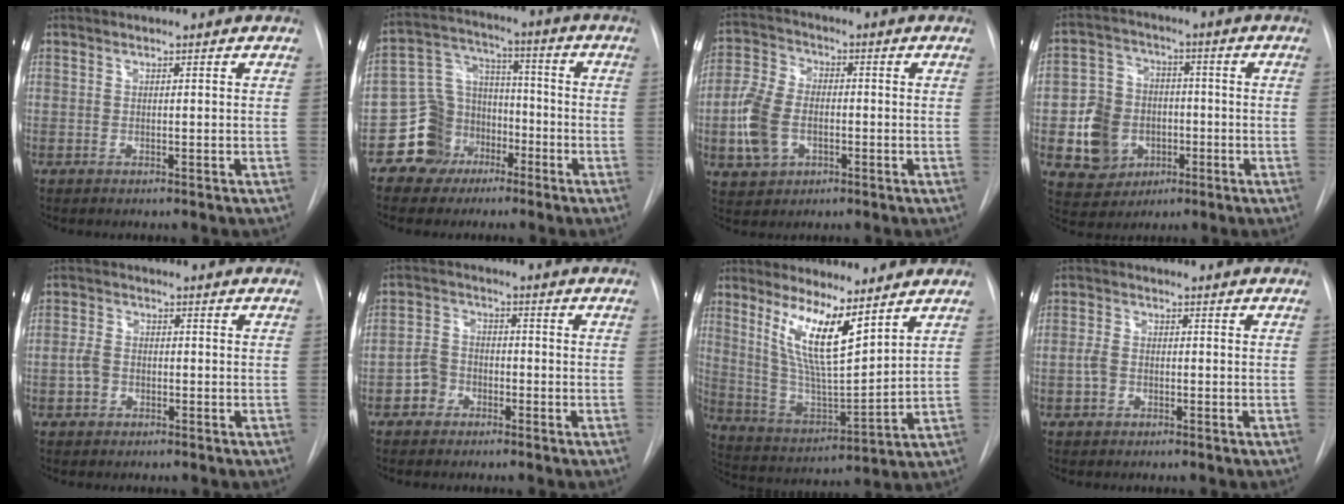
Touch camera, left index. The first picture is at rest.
{"total": 9.7, "force": [-5.1, 8.2, 1.4], "torque": [-0.021, 0.045, -0.080]}
{"total": 9.3, "force": [-2.2, 6.4, 6.4], "torque": [-0.160, 0.013, -0.040]}
{"total": 10.1, "force": [-2.4, 8.9, 4.0], "torque": [-0.090, 0.021, -0.030]}
{"total": 3.0, "force": [-1.0, 2.4, 1.5], "torque": [-0.036, 0.008, -0.017]}
{"total": 4.4, "force": [-2.2, 3.6, 1.3], "torque": [-0.026, 0.017, -0.042]}
{"total": 11.9, "force": [6.7, 2.4, 9.6], "torque": [-0.184, -0.009, 0.134]}
{"total": 2.6, "force": [-0.8, 2.0, 1.4], "torque": [-0.035, 0.007, -0.015]}